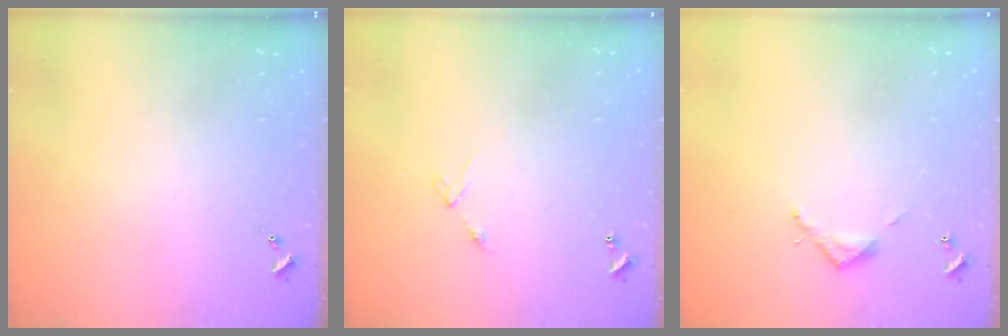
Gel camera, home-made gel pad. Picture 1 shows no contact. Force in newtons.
{"total": 4.6, "press": 4.6, "slide": 0.5}
{"total": 3.2, "press": 3.2, "slide": 0.2}